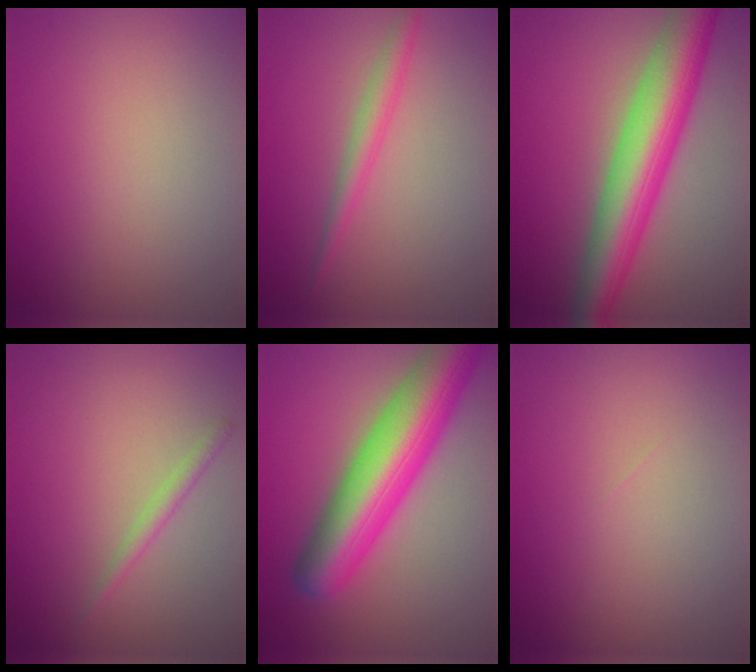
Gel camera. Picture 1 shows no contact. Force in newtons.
{"total": 1.8, "press": 1.8, "slide": 0.1}
{"total": 8.6, "press": 8.6, "slide": 0.0}
{"total": 1.2, "press": 1.2, "slide": 0.0}
{"total": 10.2, "press": 10.2, "slide": 0.4}
{"total": 0.0}